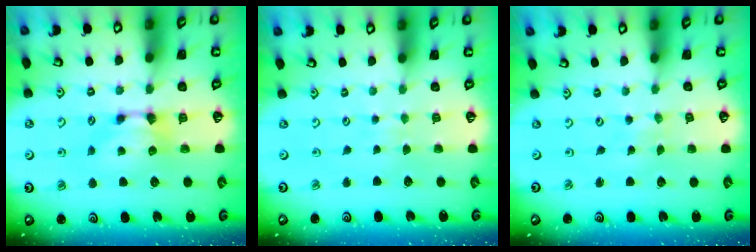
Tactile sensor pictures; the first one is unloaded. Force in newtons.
{"total": 4.5, "press": 4.5, "slide": 0.3}
{"total": 5.9, "press": 5.9, "slide": 0.2}